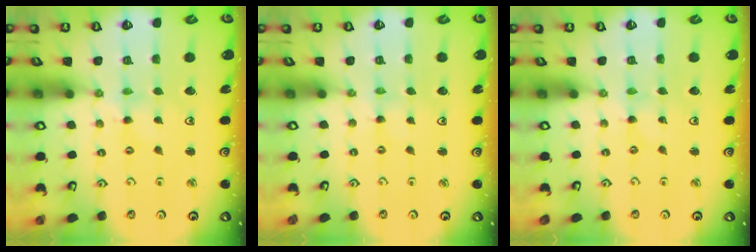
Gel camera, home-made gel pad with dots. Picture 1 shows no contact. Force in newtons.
{"total": 0.0}
{"total": 0.0}